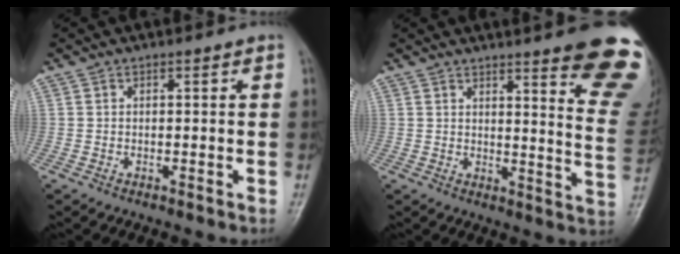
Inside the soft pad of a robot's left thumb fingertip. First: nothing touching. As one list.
[{"total": 16.8, "force": [12.3, 1.9, 11.3], "torque": [-0.111, -0.096, 0.137]}]